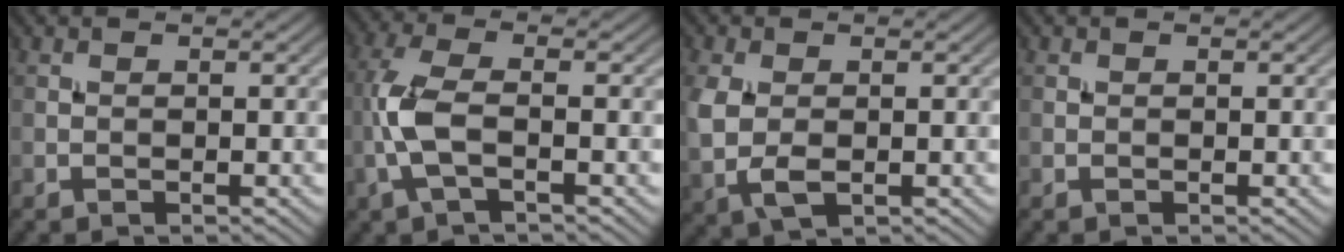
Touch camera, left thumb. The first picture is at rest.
{"total": 6.1, "force": [-1.5, 2.2, 5.4], "torque": [-0.139, 0.004, -0.040]}
{"total": 5.0, "force": [-0.3, 3.1, 3.8], "torque": [-0.112, -0.009, -0.005]}
{"total": 0.0}